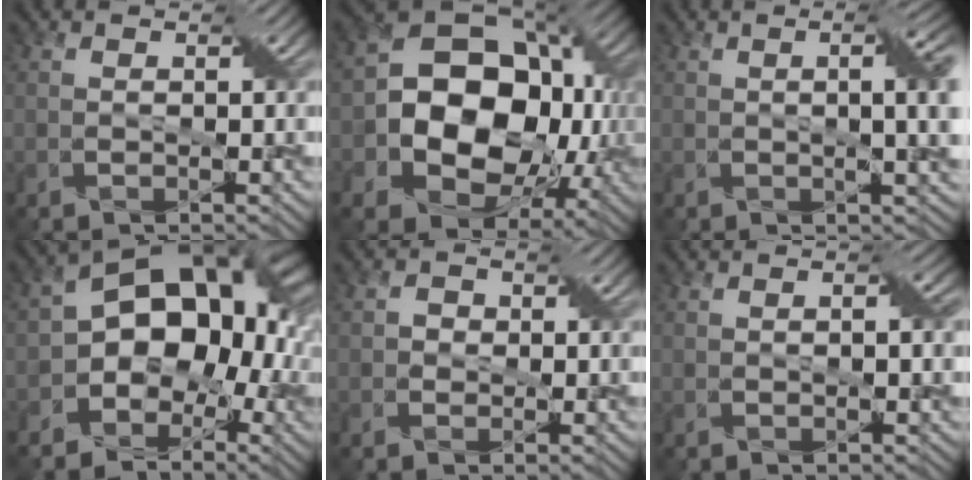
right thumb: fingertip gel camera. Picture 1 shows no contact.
{"total": 16.4, "force": [-1.2, 12.3, 10.7], "torque": [-0.165, -0.021, -0.015]}
{"total": 6.6, "force": [0.8, 1.8, 6.3], "torque": [-0.078, 0.012, 0.013]}
{"total": 14.5, "force": [-1.7, 10.6, 9.7], "torque": [-0.115, 0.007, -0.035]}
{"total": 1.3, "force": [-0.1, 1.3, 0.3], "torque": [-0.006, 0.002, -0.006]}
{"total": 1.5, "force": [0.1, 0.2, 1.5], "torque": [-0.022, 0.005, 0.001]}